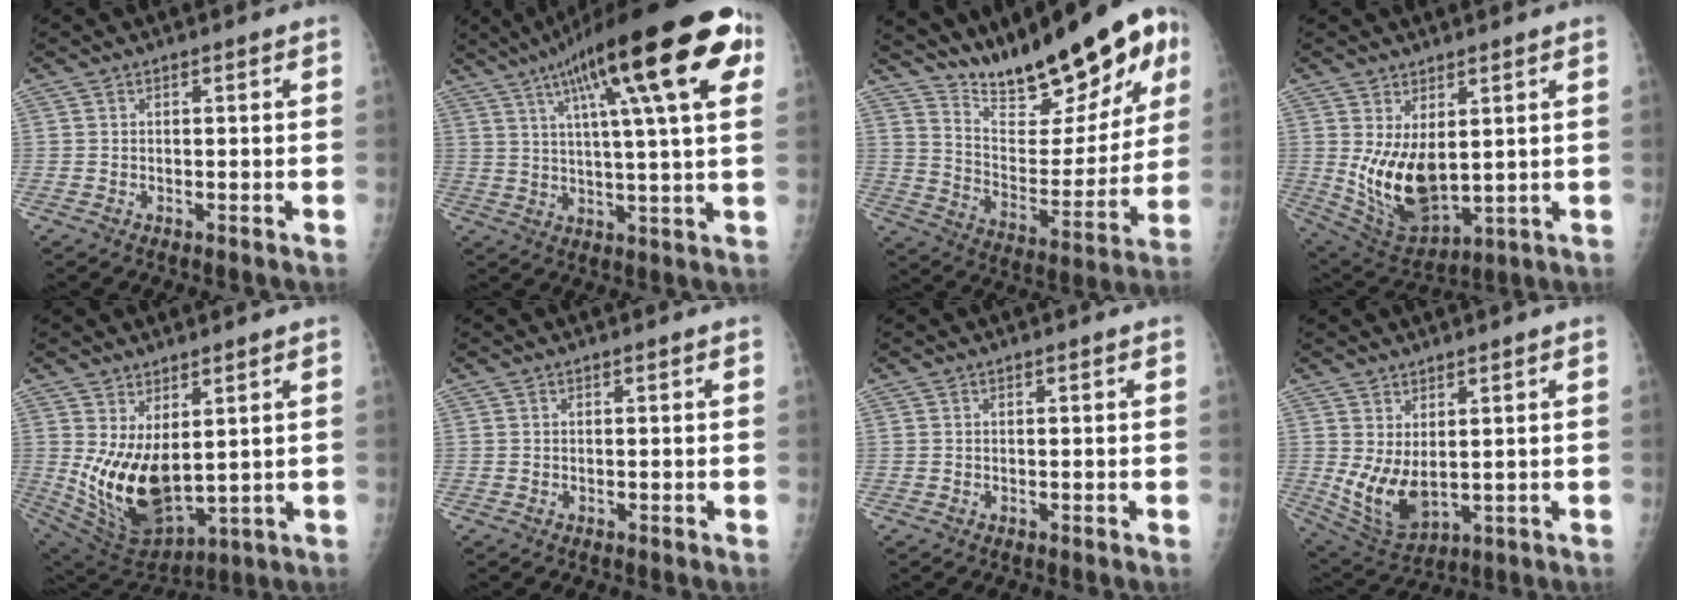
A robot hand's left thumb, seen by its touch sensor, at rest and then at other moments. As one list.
[{"total": 25.5, "force": [11.1, 5.6, 22.2], "torque": [-0.332, 0.007, 0.163]}, {"total": 24.4, "force": [16.4, 7.5, 16.5], "torque": [-0.203, -0.075, 0.265]}, {"total": 12.2, "force": [1.5, 6.6, 10.1], "torque": [-0.166, -0.028, 0.055]}, {"total": 13.5, "force": [2.2, 7.1, 11.3], "torque": [-0.194, -0.038, 0.070]}, {"total": 0.0}, {"total": 0.0}, {"total": 8.7, "force": [0.9, 4.5, 7.4], "torque": [-0.132, -0.021, 0.040]}]